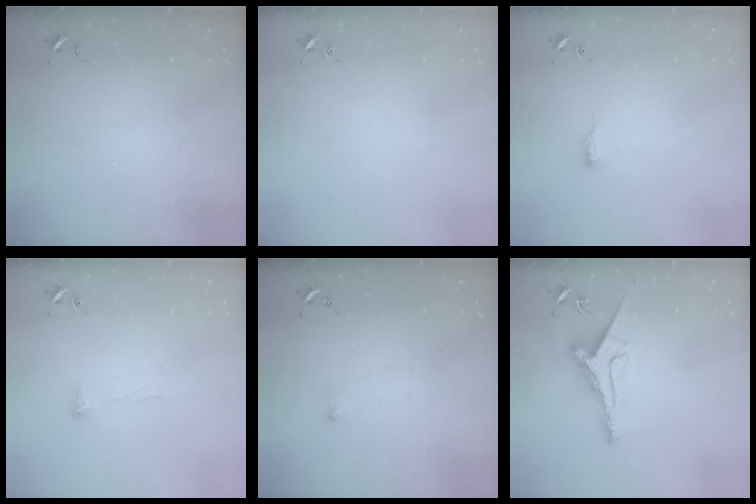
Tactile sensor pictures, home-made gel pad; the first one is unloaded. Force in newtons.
{"total": 0.9, "press": 0.9, "slide": 0.2}
{"total": 7.6, "press": 7.6, "slide": 0.7}
{"total": 3.9, "press": 3.8, "slide": 0.9}
{"total": 2.5, "press": 2.5, "slide": 0.5}
{"total": 10.5, "press": 10.5, "slide": 0.3}